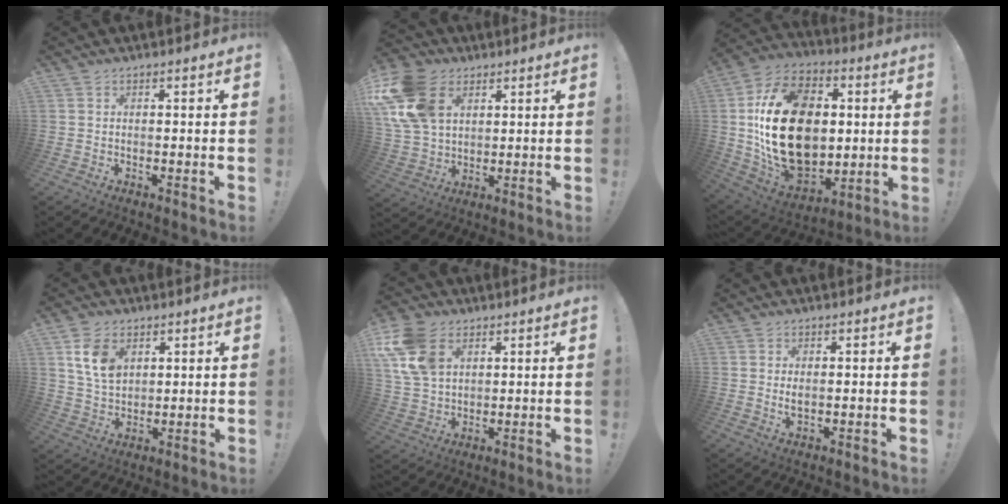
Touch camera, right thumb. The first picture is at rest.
{"total": 18.2, "force": [6.9, 13.0, 10.7], "torque": [-0.215, -0.023, 0.132]}
{"total": 30.3, "force": [2.2, 21.0, 21.8], "torque": [-0.411, -0.006, 0.067]}
{"total": 10.1, "force": [4.2, 7.1, 5.7], "torque": [-0.091, -0.006, 0.085]}
{"total": 14.7, "force": [5.9, 10.2, 8.7], "torque": [-0.176, -0.018, 0.117]}
{"total": 2.0, "force": [0.5, 0.9, 1.7], "torque": [-0.019, -0.005, 0.006]}